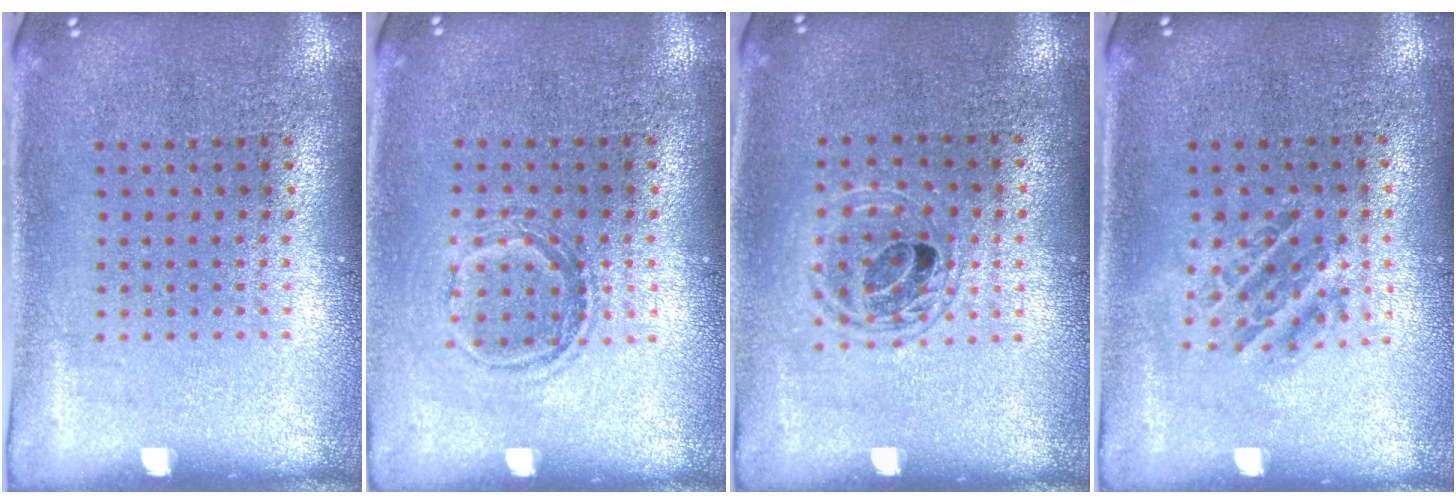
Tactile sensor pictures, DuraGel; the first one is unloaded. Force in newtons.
{"total": 1.1, "press": 1.0, "slide": 0.5}
{"total": 1.4, "press": 1.2, "slide": 0.6}
{"total": 1.0, "press": 1.0, "slide": 0.4}